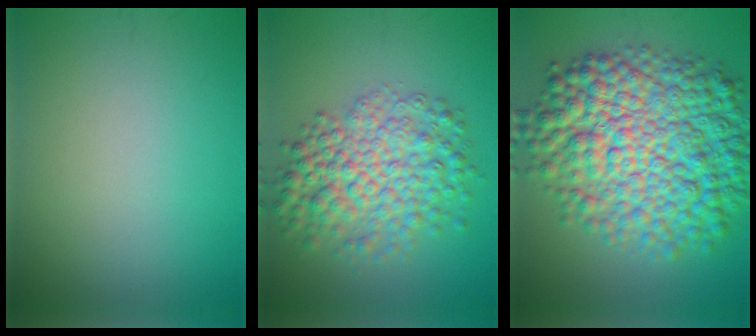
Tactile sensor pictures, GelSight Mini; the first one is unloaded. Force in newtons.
{"total": 6.8, "press": 6.8, "slide": 0.2}
{"total": 13.0, "press": 13.0, "slide": 0.1}